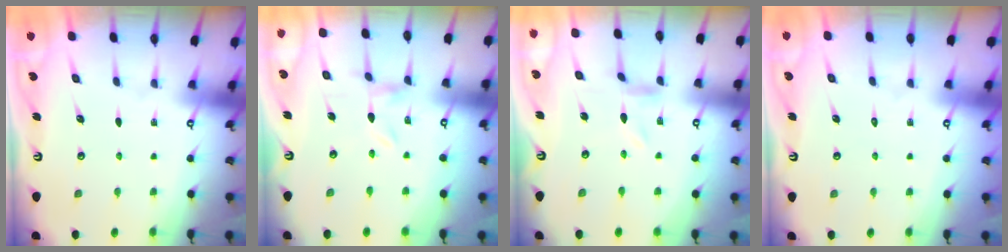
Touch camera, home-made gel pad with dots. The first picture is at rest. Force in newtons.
{"total": 0.0}
{"total": 0.0}
{"total": 1.7, "press": 1.7, "slide": 0.2}